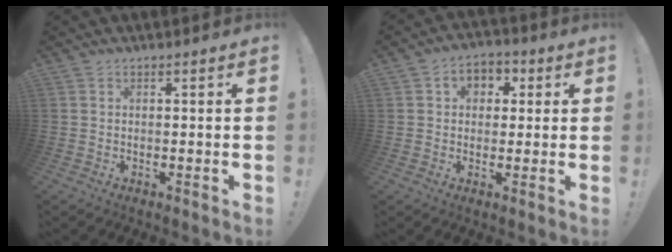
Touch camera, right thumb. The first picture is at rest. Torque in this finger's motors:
{"motor_torque": [0.02, 0.02, 0.38, 0.11, 0.00]}